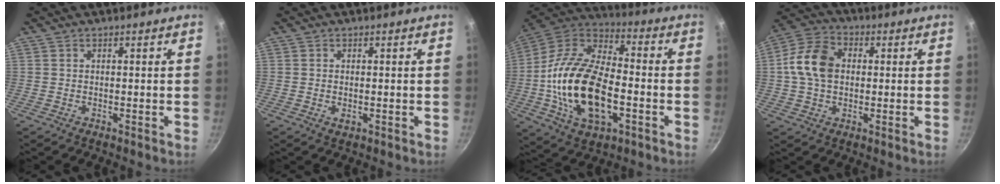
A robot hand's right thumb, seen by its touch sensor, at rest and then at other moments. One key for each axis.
{"total": 1.3, "fx": -0.2, "fy": 0.8, "fz": 1.0, "tx": -0.018, "ty": -0.002, "tz": 0.000}
{"total": 23.2, "fx": -4.4, "fy": 13.0, "fz": 18.7, "tx": -0.345, "ty": 0.031, "tz": -0.087}
{"total": 11.0, "fx": 0.7, "fy": 8.0, "fz": 7.5, "tx": -0.123, "ty": 0.021, "tz": -0.001}